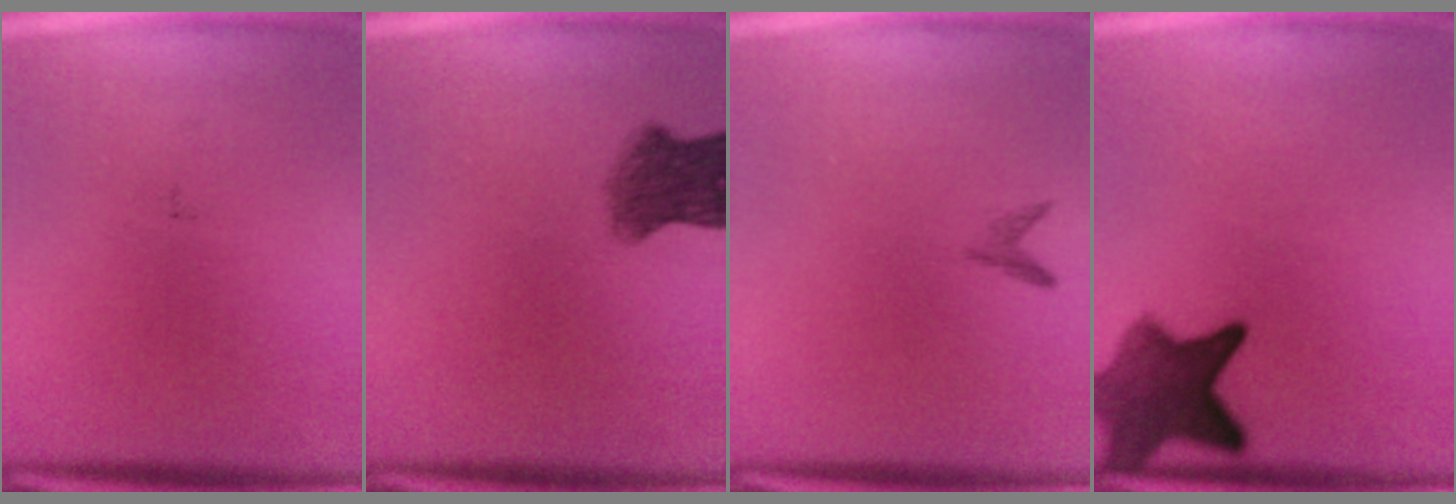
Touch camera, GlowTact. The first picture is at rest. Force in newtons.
{"total": 5.8}
{"total": 0.8}
{"total": 8.5}